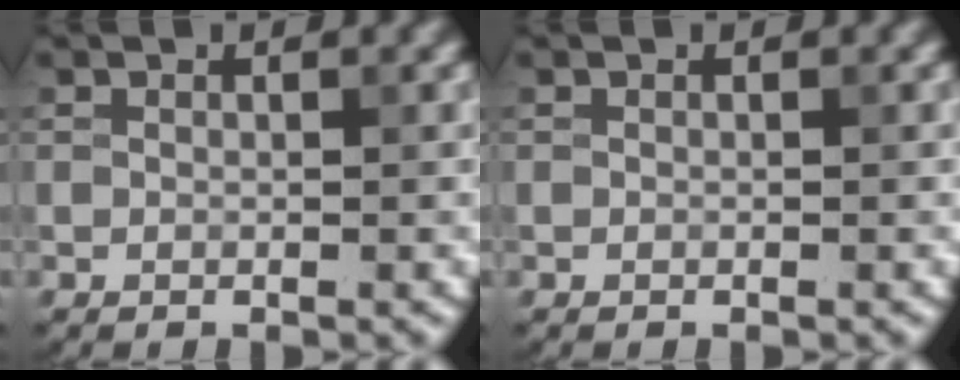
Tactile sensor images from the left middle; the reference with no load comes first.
{"total": 0.0}